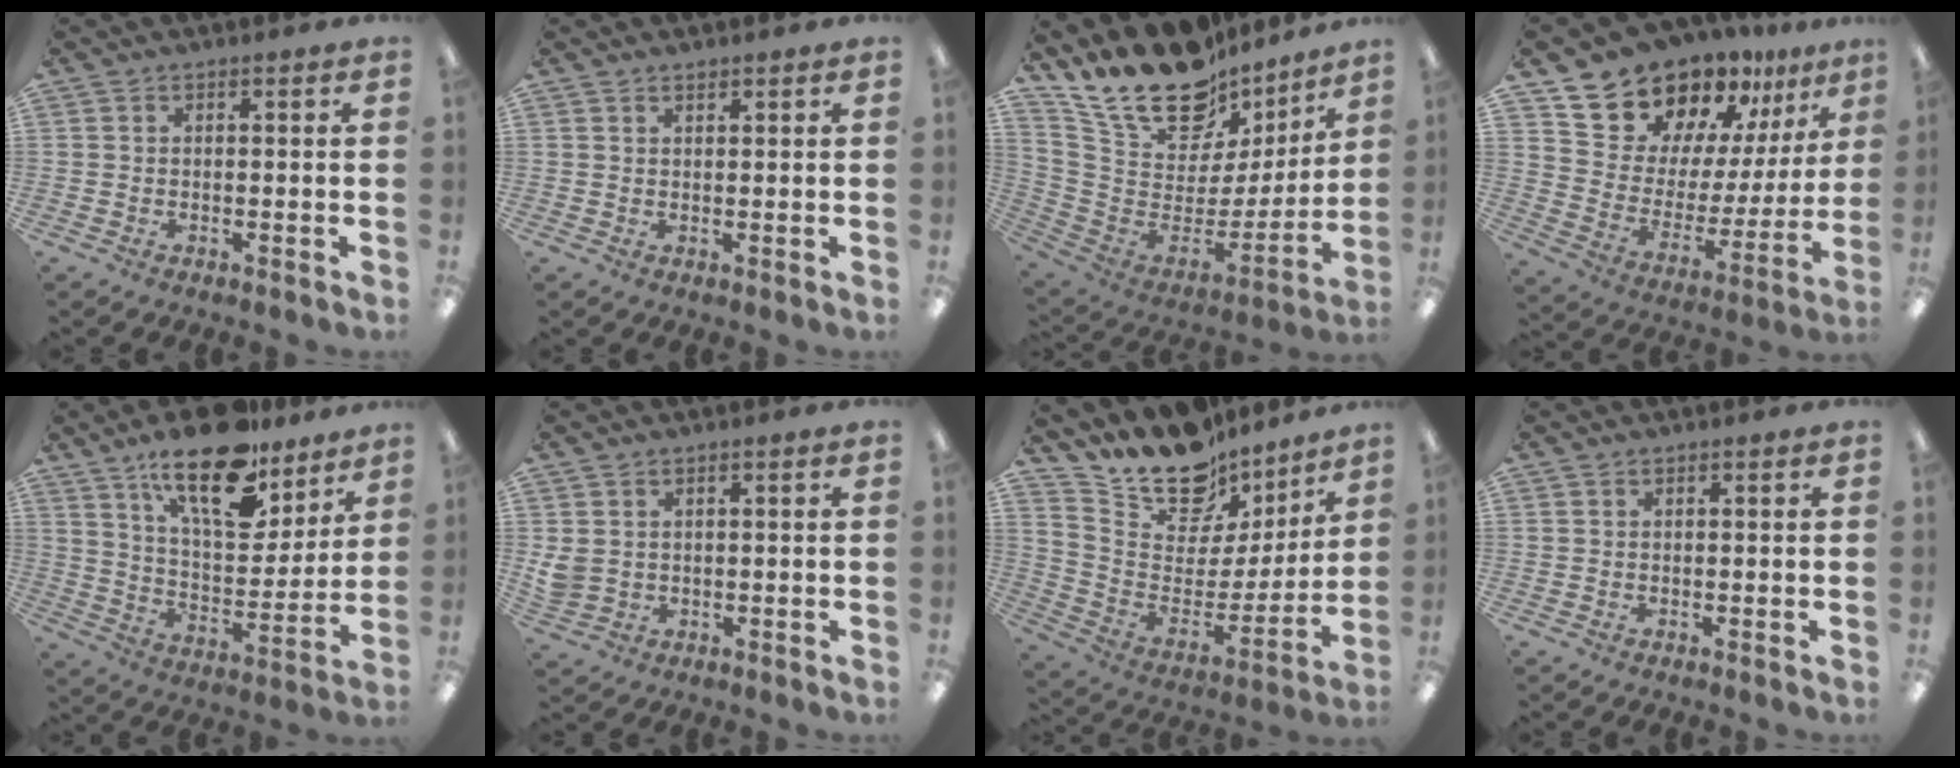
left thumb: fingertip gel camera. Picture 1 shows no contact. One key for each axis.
{"total": 1.0, "fx": 0.9, "fy": 0.2, "fz": 0.2, "tx": -0.004, "ty": -0.001, "tz": 0.017}
{"total": 22.5, "fx": 17.4, "fy": 11.1, "fz": 9.1, "tx": -0.167, "ty": -0.126, "tz": 0.321}
{"total": 16.9, "fx": 15.2, "fy": 7.1, "fz": 2.1, "tx": -0.064, "ty": -0.135, "tz": 0.281}
{"total": 20.4, "fx": 14.4, "fy": 8.1, "fz": 12.0, "tx": -0.195, "ty": -0.084, "tz": 0.245}
{"total": 3.3, "fx": 1.2, "fy": 2.8, "fz": 1.4, "tx": -0.029, "ty": 0.004, "tz": 0.025}
{"total": 17.7, "fx": 14.9, "fy": 8.2, "fz": 4.9, "tx": -0.108, "ty": -0.122, "tz": 0.271}
{"total": 0.0}